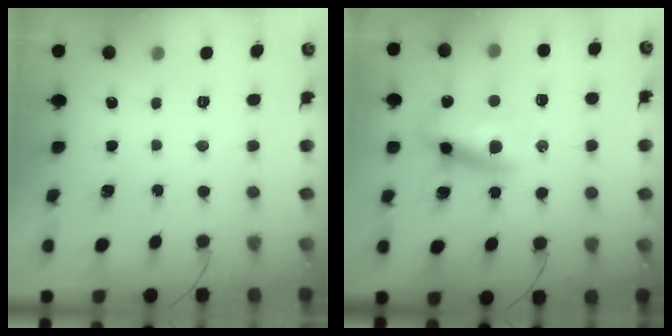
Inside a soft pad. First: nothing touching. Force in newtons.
{"total": 10.8, "press": 10.5, "slide": 2.5}